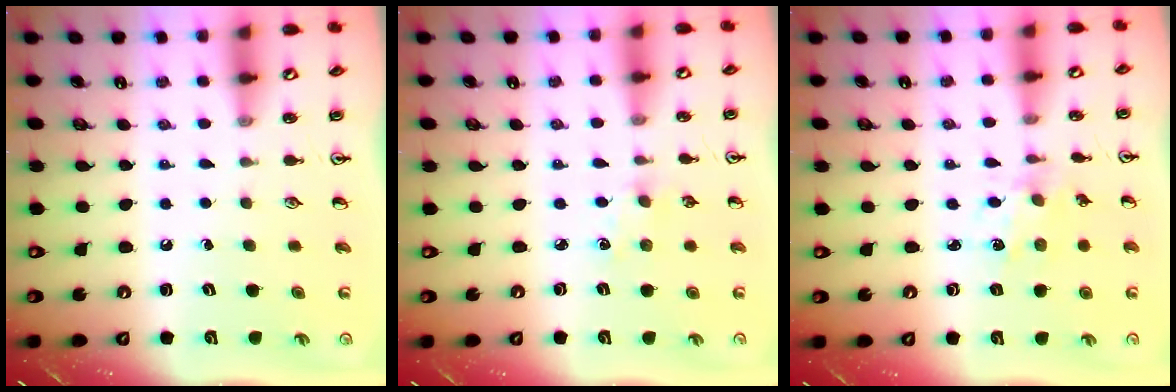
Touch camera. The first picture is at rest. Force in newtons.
{"total": 2.4, "press": 2.3, "slide": 0.4}
{"total": 2.0, "press": 2.0, "slide": 0.5}